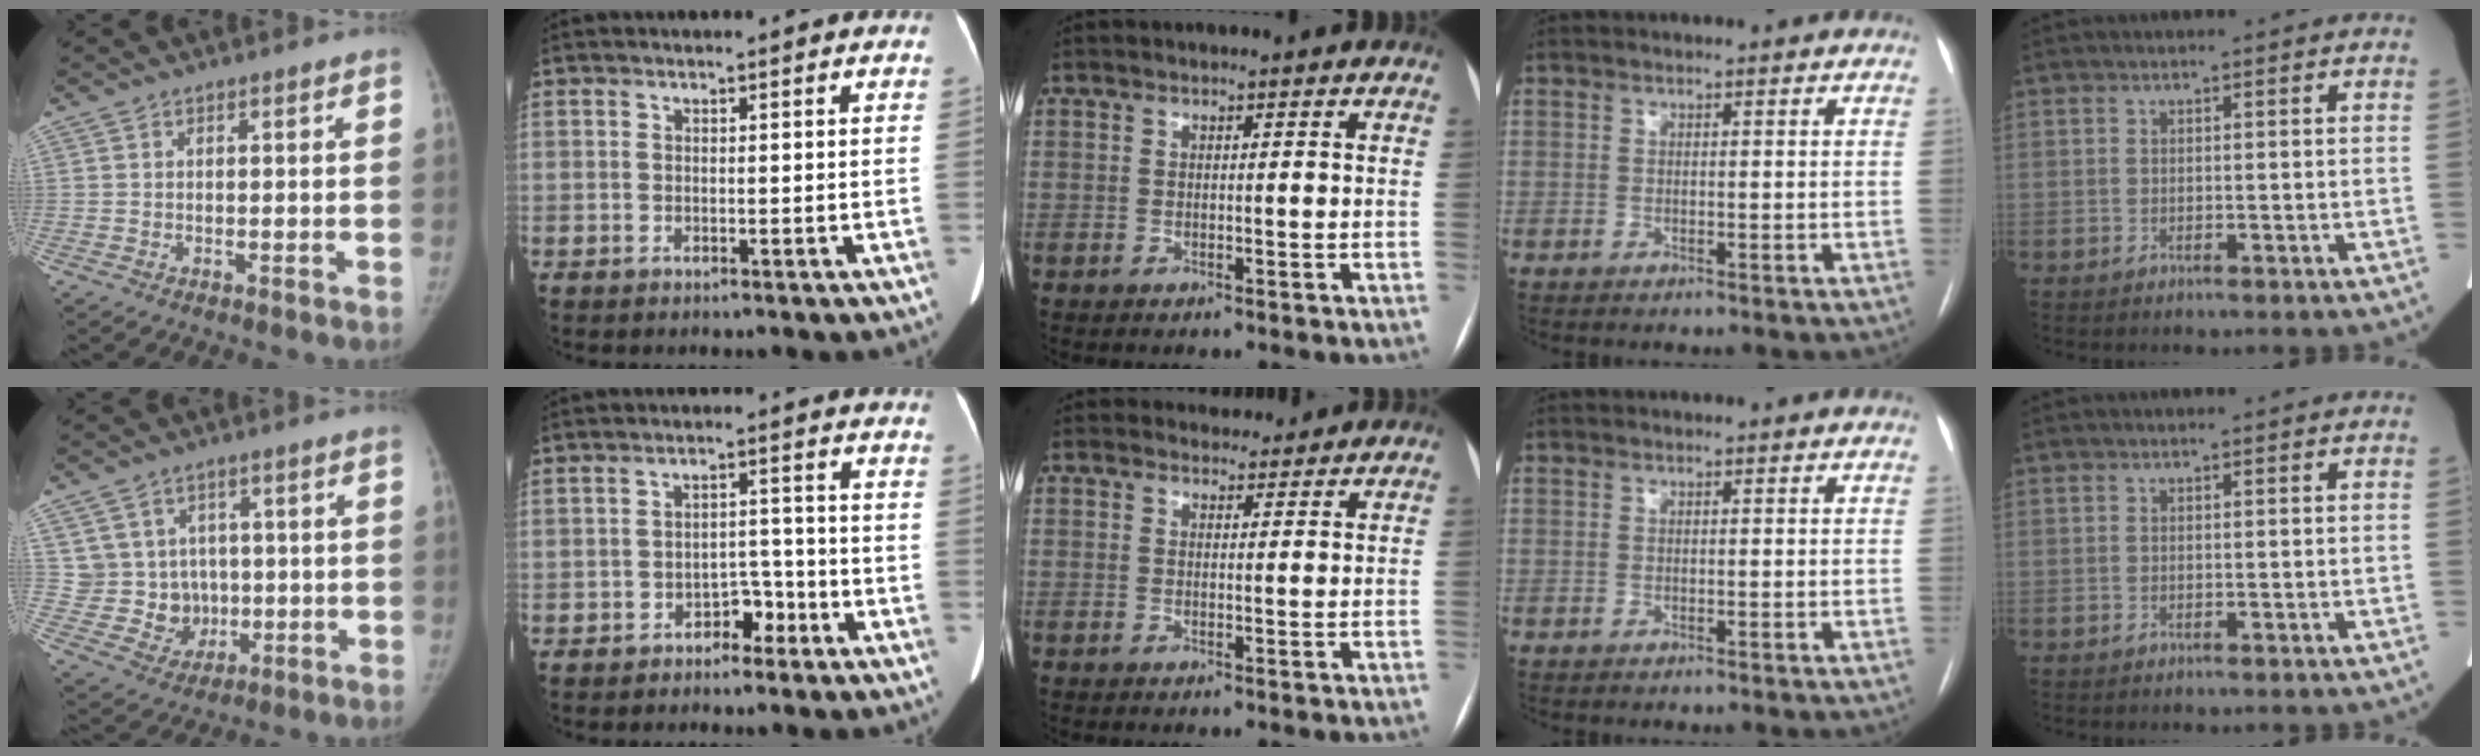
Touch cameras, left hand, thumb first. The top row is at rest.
{"thumb": {"total": 8.9, "force": [1.0, 8.6, 2.3], "torque": [0.006, 0.005, 0.032]}, "index": {"total": 3.8, "force": [-2.7, 2.0, 1.7], "torque": [-0.019, 0.011, -0.042]}, "middle": {"total": 2.8, "force": [2.7, 1.0, -0.1], "torque": [0.001, 0.005, 0.034]}}